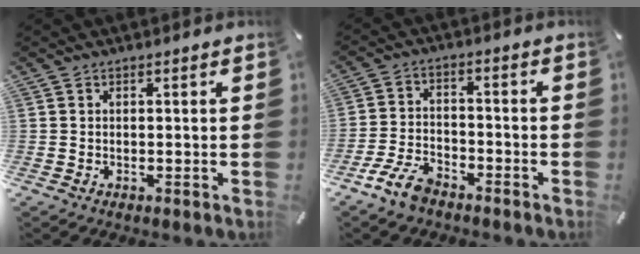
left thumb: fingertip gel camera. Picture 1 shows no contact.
{"total": 7.9, "force": [-6.0, 3.4, 3.9], "torque": [-0.094, 0.020, -0.115]}